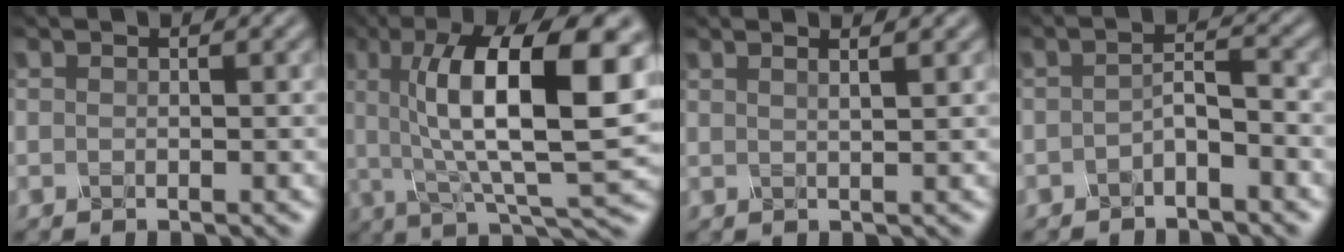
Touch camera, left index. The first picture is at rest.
{"total": 13.0, "force": [2.4, 3.8, 12.2], "torque": [-0.188, 0.007, 0.047]}
{"total": 2.6, "force": [1.7, 1.0, 1.7], "torque": [0.002, 0.022, -0.006]}
{"total": 1.5, "force": [-1.2, -0.1, 1.0], "torque": [-0.028, 0.003, -0.016]}